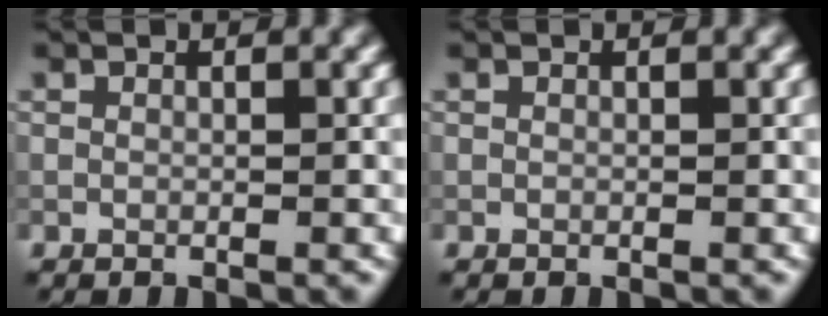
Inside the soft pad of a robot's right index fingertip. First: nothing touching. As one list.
[{"total": 0.0}]